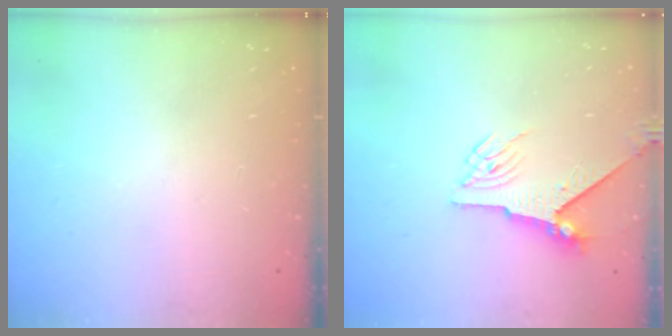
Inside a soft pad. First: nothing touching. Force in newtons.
{"total": 5.4, "press": 5.4, "slide": 0.8}